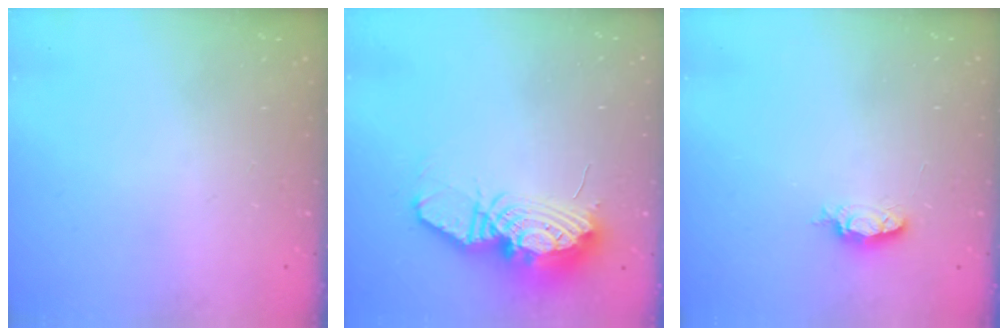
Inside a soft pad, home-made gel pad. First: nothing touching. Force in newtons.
{"total": 15.2, "press": 15.1, "slide": 1.5}
{"total": 3.7, "press": 3.7, "slide": 0.3}